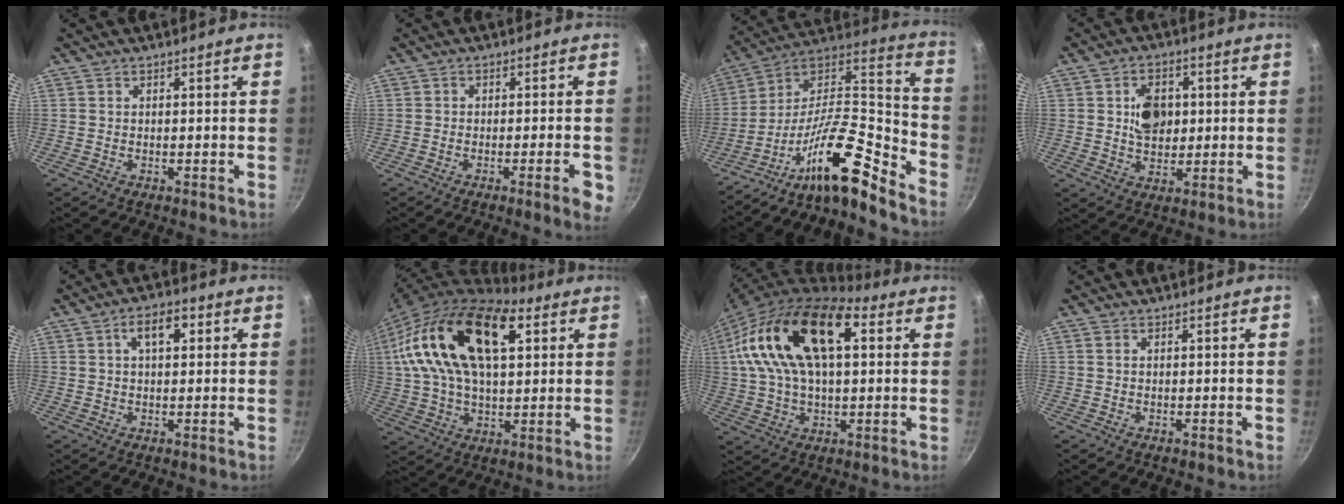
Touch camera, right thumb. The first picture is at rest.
{"total": 4.9, "force": [-1.9, 0.7, 4.4], "torque": [-0.051, 0.005, -0.026]}
{"total": 19.1, "force": [-13.5, 4.6, 12.6], "torque": [-0.171, 0.104, -0.258]}
{"total": 8.1, "force": [1.3, 6.1, 5.2], "torque": [-0.056, -0.004, 0.020]}
{"total": 5.9, "force": [1.8, 3.1, 4.6], "torque": [-0.059, 0.012, 0.024]}
{"total": 24.7, "force": [7.6, 13.3, 19.3], "torque": [-0.342, 0.009, 0.122]}
{"total": 22.6, "force": [5.6, 12.1, 18.3], "torque": [-0.328, 0.024, 0.085]}
{"total": 0.7, "force": [0.3, 0.4, 0.5], "torque": [-0.009, 0.001, 0.005]}